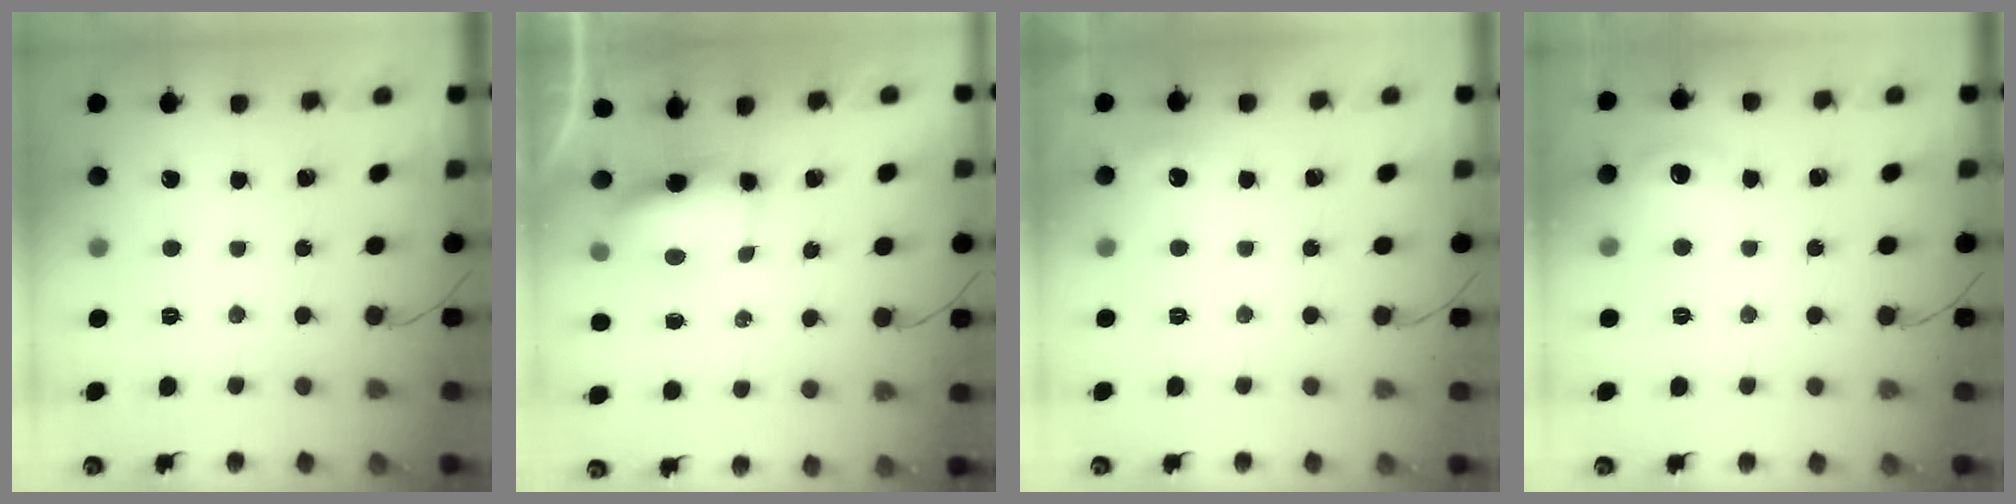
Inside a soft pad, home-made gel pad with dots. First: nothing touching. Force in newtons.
{"total": 6.7, "press": 6.7, "slide": 0.5}
{"total": 4.0, "press": 3.7, "slide": 1.4}
{"total": 7.9, "press": 6.9, "slide": 3.9}